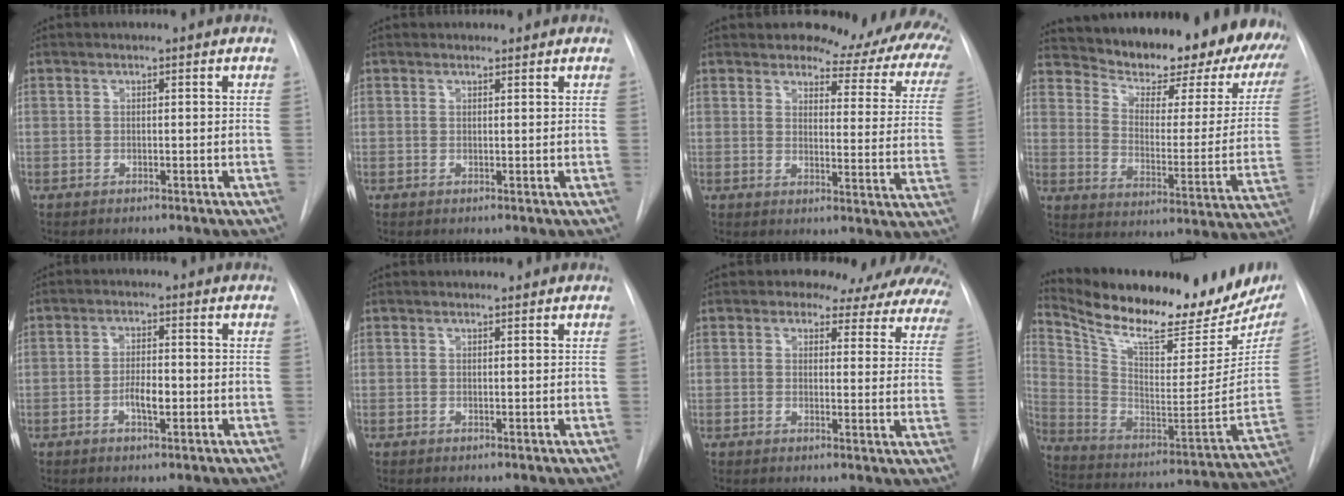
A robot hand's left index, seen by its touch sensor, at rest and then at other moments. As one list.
[{"total": 0.9, "force": [0.8, 0.4, 0.0], "torque": [-0.003, 0.002, 0.012]}, {"total": 15.8, "force": [13.3, 5.7, 6.5], "torque": [-0.048, -0.044, 0.127]}, {"total": 26.5, "force": [23.4, 6.3, 10.7], "torque": [-0.165, -0.080, 0.291]}, {"total": 2.8, "force": [-1.0, 0.8, 2.5], "torque": [-0.041, 0.004, -0.016]}, {"total": 0.8, "force": [0.7, 0.2, 0.0], "torque": [-0.007, 0.004, 0.013]}, {"total": 16.2, "force": [14.3, 6.3, 4.5], "torque": [-0.041, -0.029, 0.131]}, {"total": 27.9, "force": [22.9, 6.9, 14.4], "torque": [-0.252, -0.042, 0.335]}]